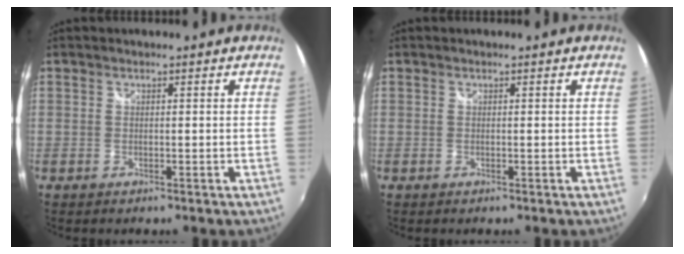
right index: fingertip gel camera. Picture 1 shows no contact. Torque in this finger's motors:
{"motor_torque": [0.08, 0.00, 0.00, -0.01]}